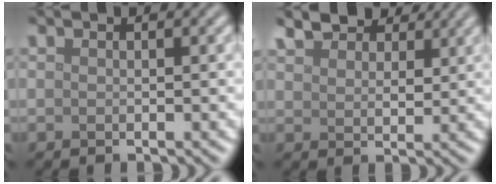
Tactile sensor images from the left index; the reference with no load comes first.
{"total": 5.7, "force": [4.4, 2.7, 2.5], "torque": [-0.051, 0.009, 0.069]}